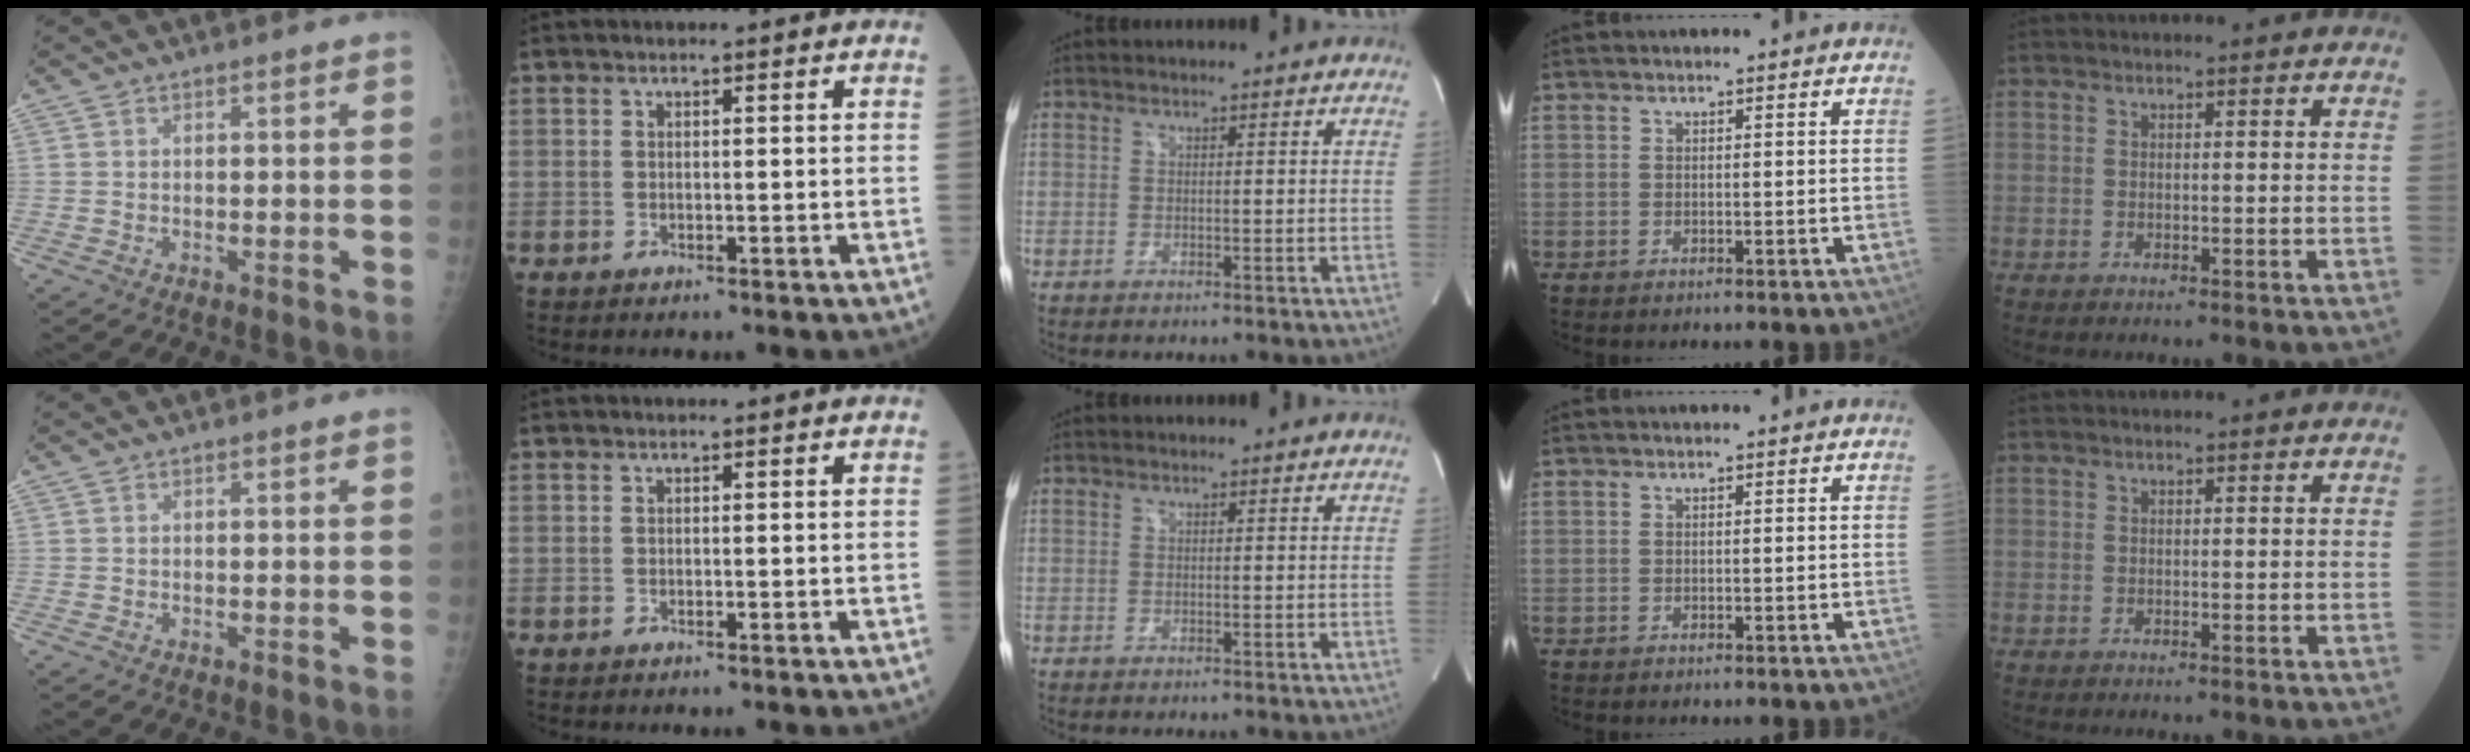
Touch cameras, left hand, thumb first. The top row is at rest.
{}